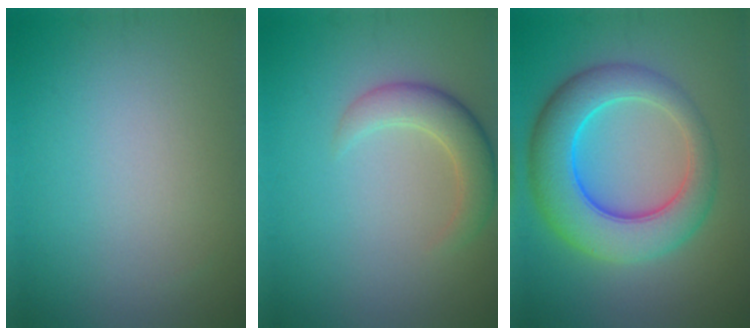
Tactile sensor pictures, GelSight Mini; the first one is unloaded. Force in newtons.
{"total": 3.5, "press": 3.5, "slide": 0.3}
{"total": 8.7, "press": 8.7, "slide": 0.2}